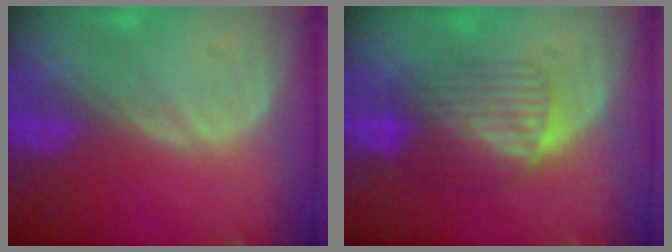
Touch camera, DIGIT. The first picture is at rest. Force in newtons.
{"total": 6.3, "press": 6.2, "slide": 1.1}